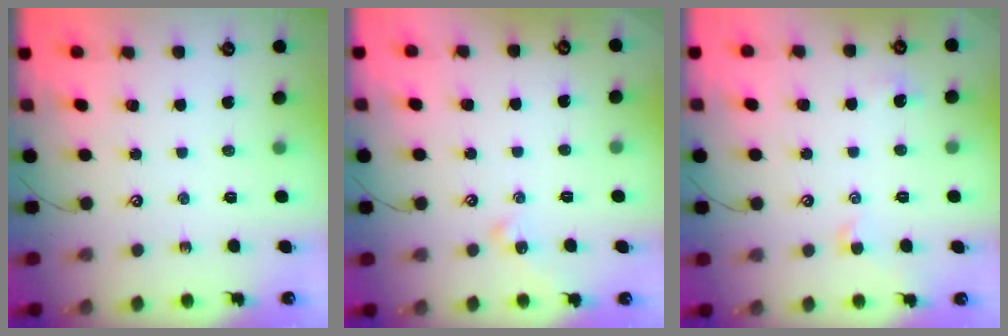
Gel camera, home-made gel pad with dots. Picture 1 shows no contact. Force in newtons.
{"total": 0.6, "press": 0.5, "slide": 0.3}
{"total": 1.4, "press": 1.3, "slide": 0.6}